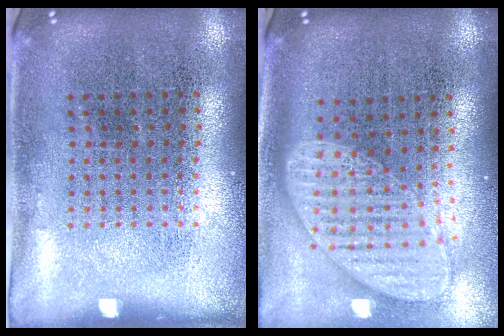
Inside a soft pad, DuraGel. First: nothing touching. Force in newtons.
{"total": 1.9, "press": 1.5, "slide": 1.1}